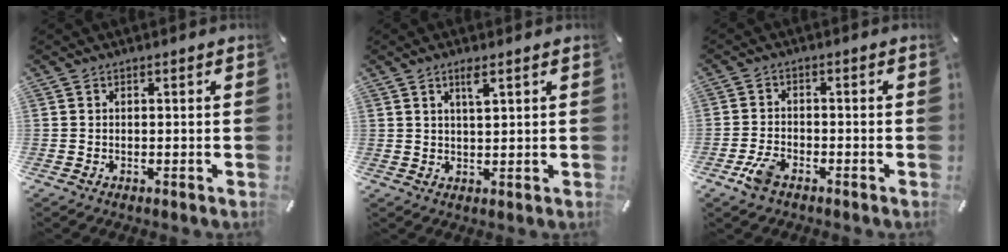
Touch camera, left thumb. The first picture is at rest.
{"total": 3.4, "force": [2.0, 0.7, 2.7], "torque": [-0.059, 0.003, 0.034]}
{"total": 4.8, "force": [-3.0, 2.6, 2.8], "torque": [-0.078, 0.005, -0.062]}